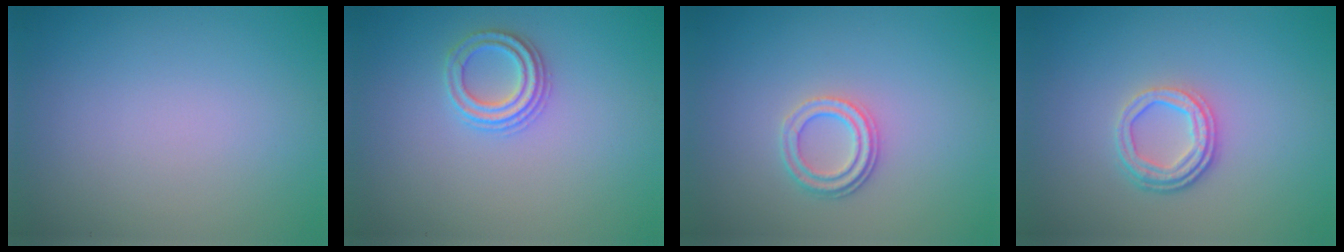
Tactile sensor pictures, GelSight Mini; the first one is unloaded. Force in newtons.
{"total": 2.3, "press": 2.2, "slide": 0.5}
{"total": 2.3, "press": 2.1, "slide": 1.0}
{"total": 3.1, "press": 2.5, "slide": 1.8}